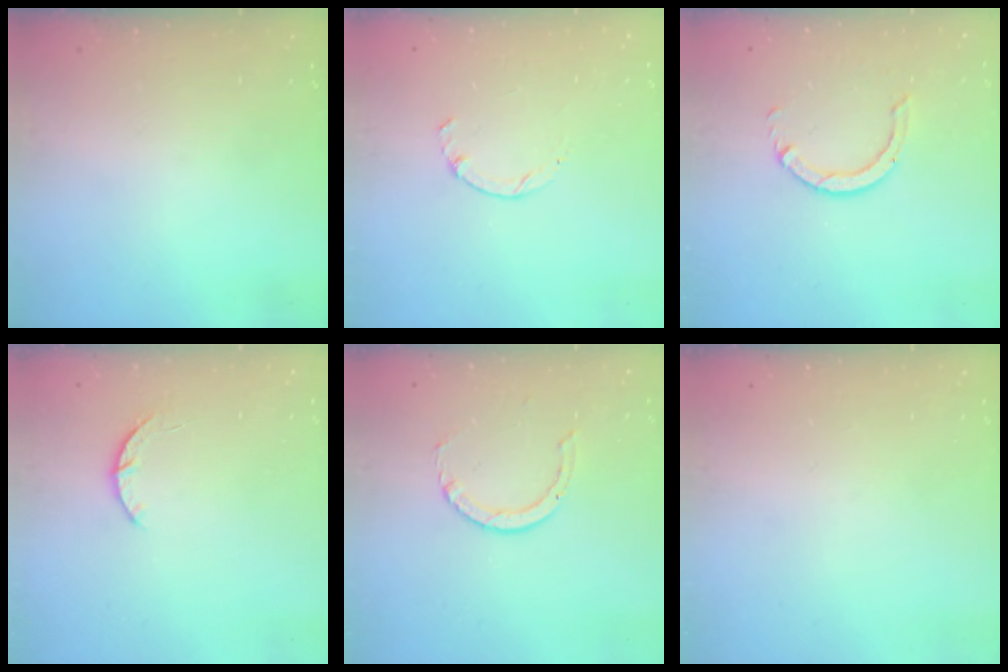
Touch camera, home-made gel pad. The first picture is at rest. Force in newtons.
{"total": 1.3, "press": 1.2, "slide": 0.4}
{"total": 5.5, "press": 5.5, "slide": 0.5}
{"total": 2.9, "press": 2.8, "slide": 0.5}
{"total": 3.3, "press": 3.3, "slide": 0.3}
{"total": 0.0}